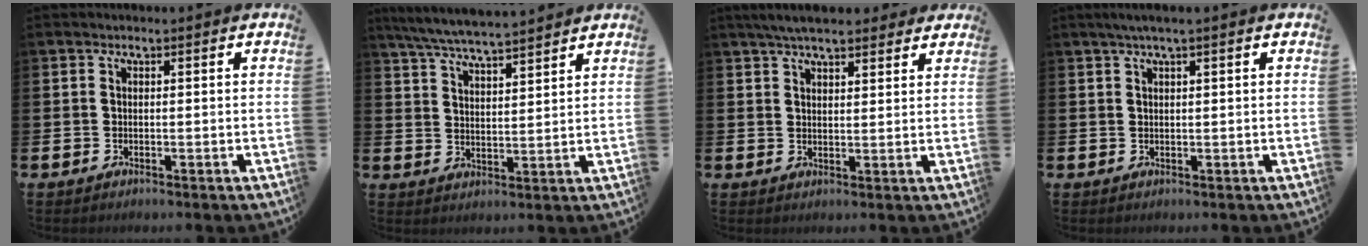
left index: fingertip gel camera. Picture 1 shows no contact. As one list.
[{"total": 6.0, "force": [5.9, 0.1, 1.4], "torque": [-0.052, -0.030, 0.105]}, {"total": 5.0, "force": [4.5, 1.1, 1.8], "torque": [-0.044, -0.009, 0.083]}, {"total": 1.8, "force": [1.2, -0.1, 1.4], "torque": [-0.034, 0.005, 0.023]}]